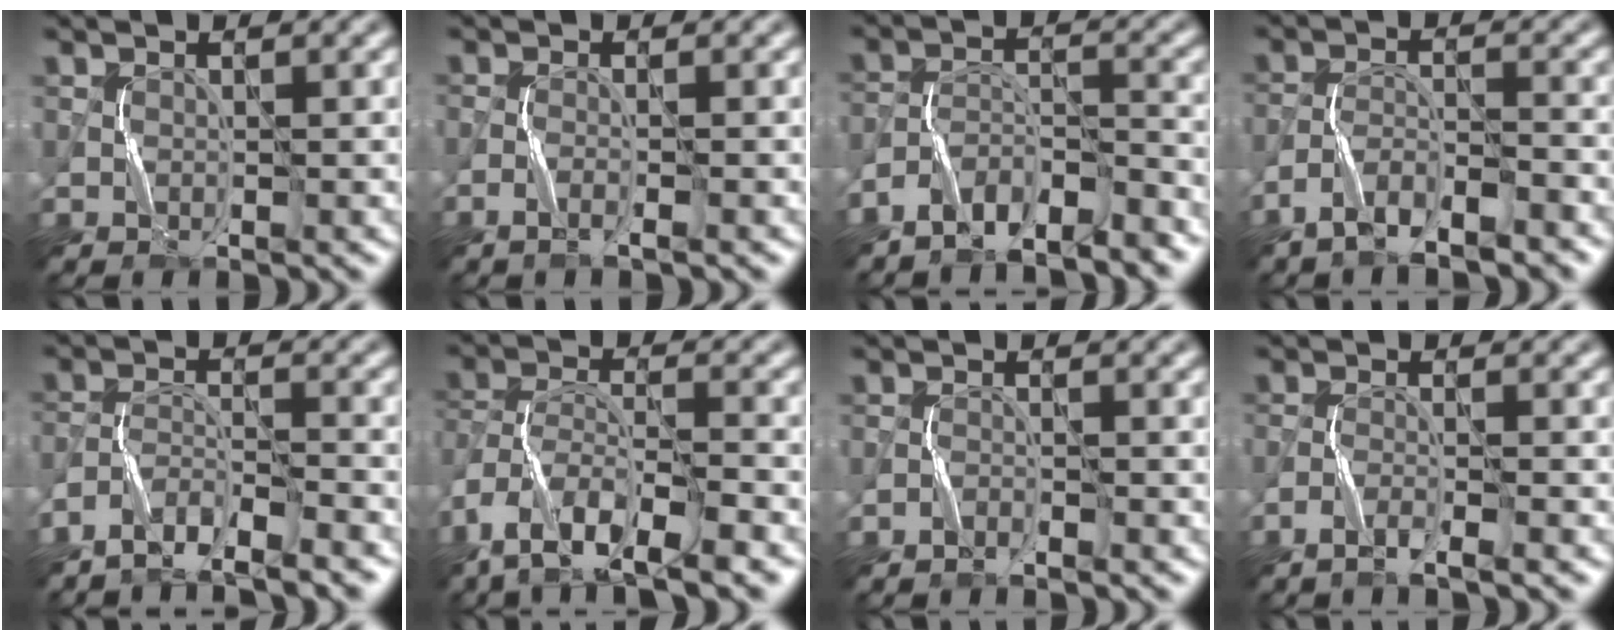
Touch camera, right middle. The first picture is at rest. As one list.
[{"total": 1.3, "force": [-1.0, -0.2, 0.9], "torque": [-0.025, 0.001, -0.020]}, {"total": 6.2, "force": [-5.4, 1.4, 2.5], "torque": [-0.048, -0.003, -0.100]}, {"total": 4.3, "force": [-3.7, 0.6, 2.1], "torque": [-0.043, 0.002, -0.070]}, {"total": 4.8, "force": [-4.4, 0.4, 2.0], "torque": [-0.040, -0.002, -0.083]}, {"total": 11.8, "force": [-9.2, 4.0, 6.3], "torque": [-0.115, -0.001, -0.147]}, {"total": 1.1, "force": [-1.1, -0.3, 0.2], "torque": [-0.010, 0.003, -0.023]}, {"total": 2.2, "force": [-1.9, -0.4, 1.1], "torque": [-0.029, -0.001, -0.041]}]